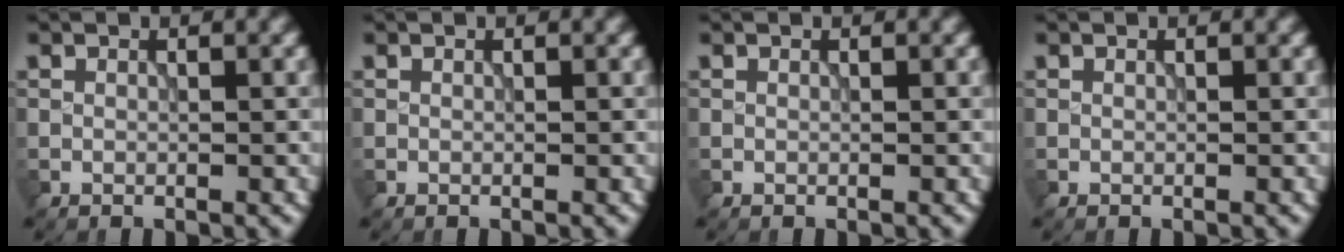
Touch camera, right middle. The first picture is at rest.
{"total": 0.0}
{"total": 0.0}
{"total": 0.0}